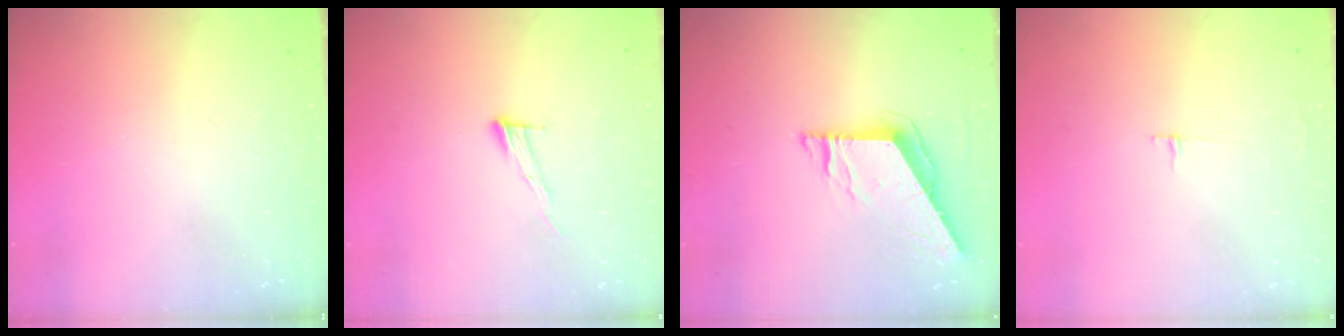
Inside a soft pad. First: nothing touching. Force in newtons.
{"total": 6.7, "press": 6.7, "slide": 0.4}
{"total": 7.2, "press": 7.2, "slide": 0.5}
{"total": 3.3, "press": 3.3, "slide": 0.4}